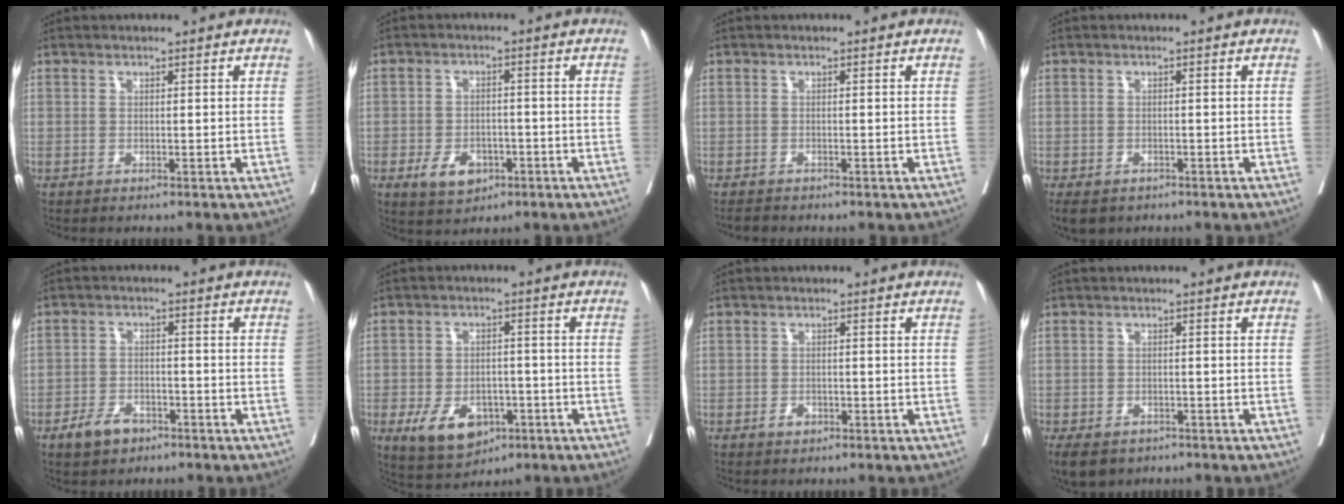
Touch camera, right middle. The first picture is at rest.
{"total": 5.5, "force": [-2.5, 3.5, 3.4], "torque": [-0.057, 0.002, -0.033]}
{"total": 1.1, "force": [-1.1, 0.3, 0.2], "torque": [-0.007, -0.004, -0.016]}
{"total": 5.8, "force": [-3.7, 3.8, 2.3], "torque": [-0.045, -0.006, -0.053]}
{"total": 4.4, "force": [-2.8, 2.5, 2.2], "torque": [-0.042, 0.002, -0.044]}
{"total": 8.6, "force": [-3.8, 5.3, 5.5], "torque": [-0.095, -0.002, -0.052]}
{"total": 1.4, "force": [-0.8, 1.0, 0.8], "torque": [-0.009, 0.003, -0.009]}
{"total": 9.6, "force": [-5.9, 6.4, 3.9], "torque": [-0.097, -0.016, -0.077]}